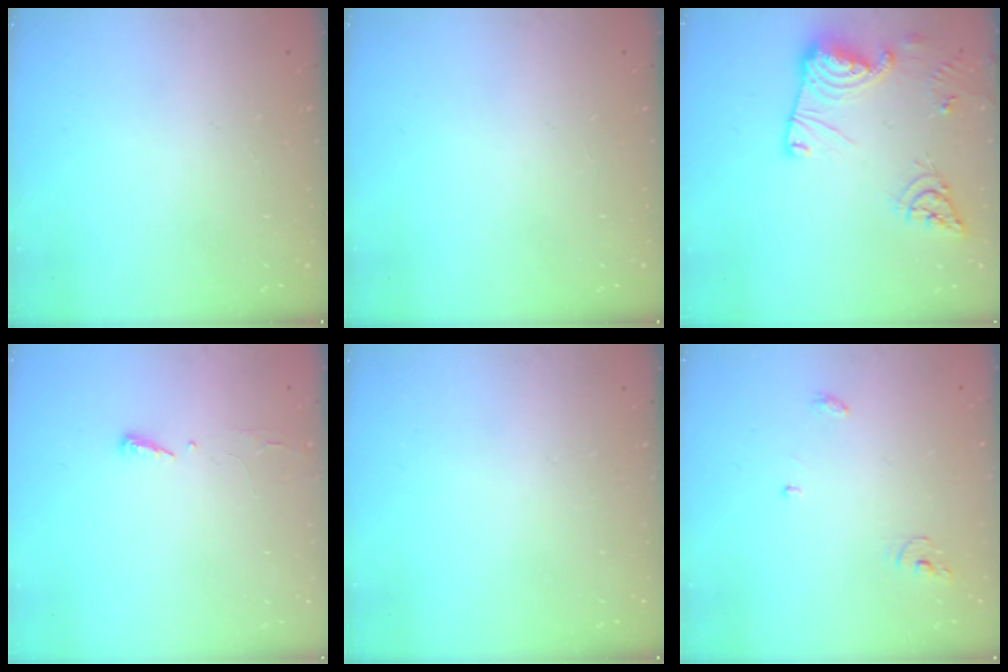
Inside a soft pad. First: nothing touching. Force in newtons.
{"total": 0.0}
{"total": 17.7, "press": 17.6, "slide": 1.8}
{"total": 2.9, "press": 2.9, "slide": 0.4}
{"total": 0.0}
{"total": 4.1, "press": 4.0, "slide": 0.3}